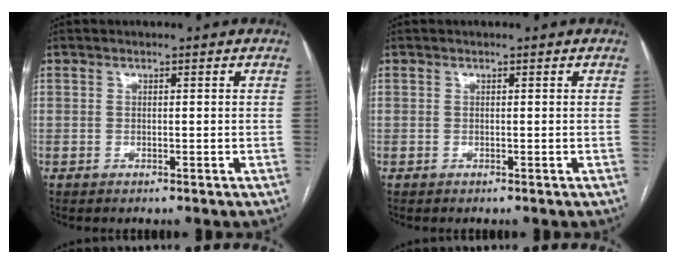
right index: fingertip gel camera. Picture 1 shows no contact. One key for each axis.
{"total": 0.0}